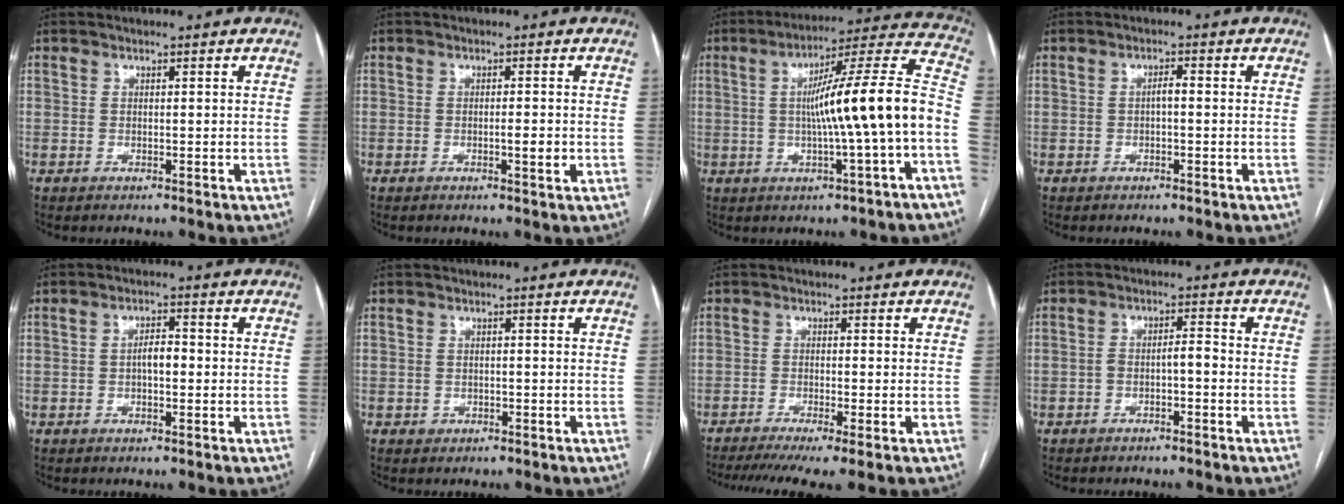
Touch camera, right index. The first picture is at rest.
{"total": 2.0, "force": [-0.5, 0.3, 1.9], "torque": [-0.030, -0.001, -0.007]}
{"total": 16.5, "force": [-1.8, -0.4, 16.4], "torque": [-0.239, 0.027, -0.031]}
{"total": 1.4, "force": [-0.1, 0.4, 1.3], "torque": [-0.023, 0.004, -0.001]}
{"total": 3.0, "force": [-0.2, 1.2, 2.7], "torque": [-0.044, 0.007, -0.003]}
{"total": 1.3, "force": [-0.4, 1.2, 0.1], "torque": [0.001, 0.004, -0.003]}
{"total": 7.7, "force": [-5.5, 0.5, 5.5], "torque": [-0.088, -0.013, -0.089]}
{"total": 2.7, "force": [-1.1, 0.8, 2.4], "torque": [-0.040, 0.016, -0.016]}